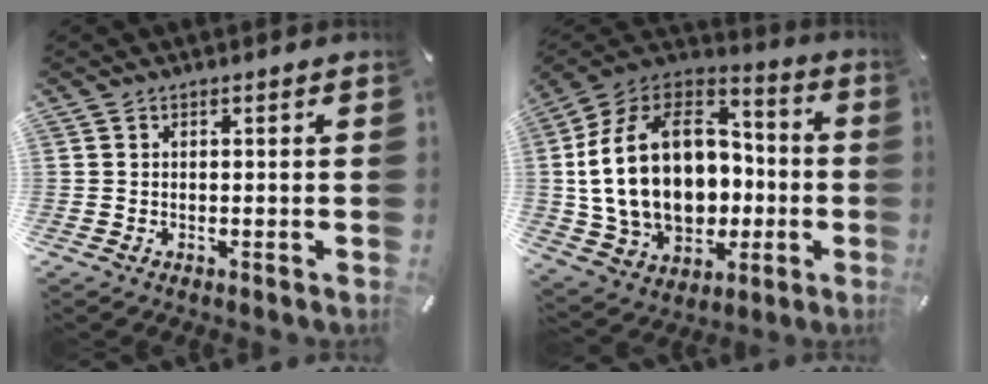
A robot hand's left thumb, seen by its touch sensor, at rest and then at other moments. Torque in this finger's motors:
{"motor_torque": [1.36, 3.65, 2.77, 0.00, 0.41]}